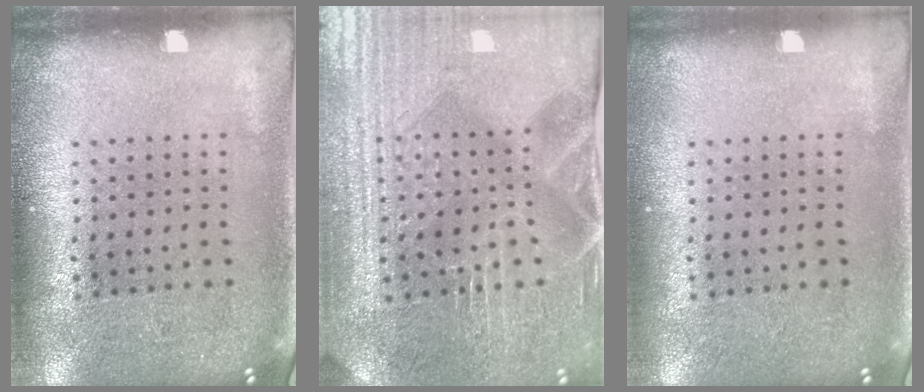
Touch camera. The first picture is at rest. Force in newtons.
{"total": 4.3, "press": 4.2, "slide": 1.1}
{"total": 0.0}